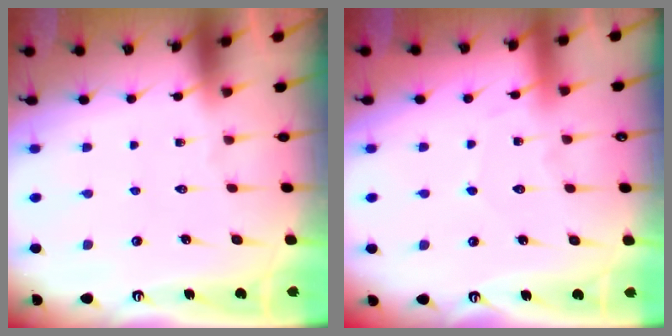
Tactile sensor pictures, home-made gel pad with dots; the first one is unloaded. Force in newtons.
{"total": 4.6, "press": 4.6, "slide": 0.6}